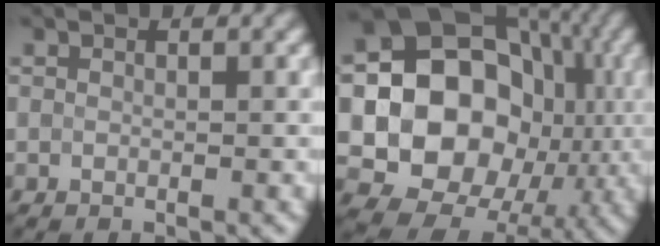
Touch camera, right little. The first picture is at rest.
{"total": 15.3, "force": [-1.1, 12.8, 8.3], "torque": [-0.114, 0.004, -0.036]}